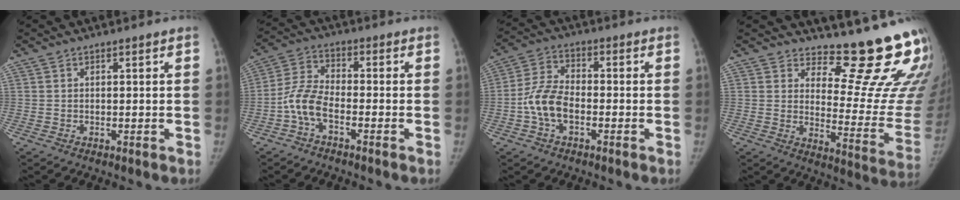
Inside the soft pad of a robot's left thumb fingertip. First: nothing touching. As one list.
[{"total": 6.8, "force": [-3.1, 3.1, 5.2], "torque": [-0.111, 0.028, -0.070]}, {"total": 8.2, "force": [-2.4, 4.8, 6.2], "torque": [-0.122, 0.026, -0.053]}, {"total": 17.9, "force": [15.3, 3.7, 8.5], "torque": [-0.066, -0.180, 0.188]}]